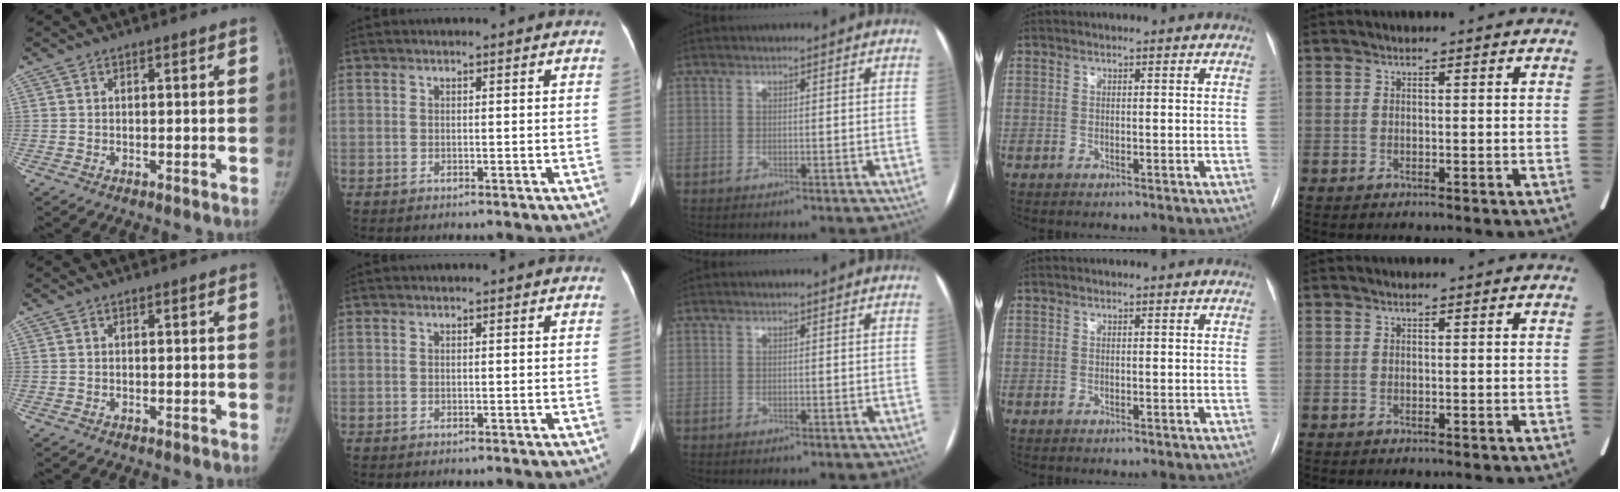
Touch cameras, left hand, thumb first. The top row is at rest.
{}